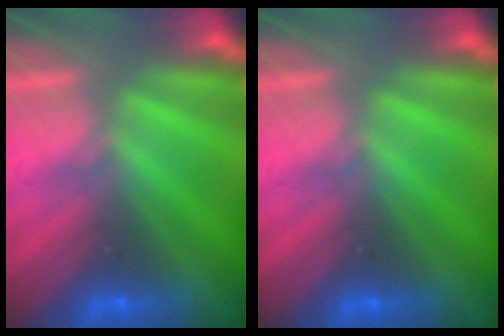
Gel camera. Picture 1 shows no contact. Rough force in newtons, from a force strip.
{"total": 0.0}